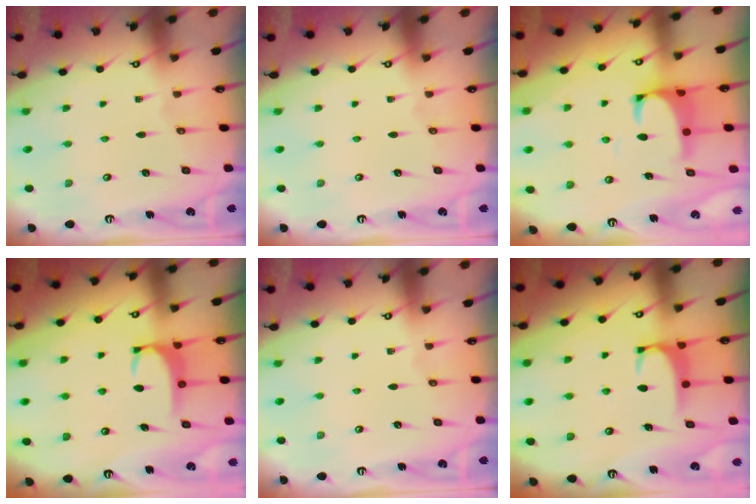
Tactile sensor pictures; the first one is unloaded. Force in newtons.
{"total": 0.0}
{"total": 2.1, "press": 1.9, "slide": 0.9}
{"total": 2.8, "press": 2.8, "slide": 0.4}
{"total": 0.0}
{"total": 1.9, "press": 1.8, "slide": 0.5}